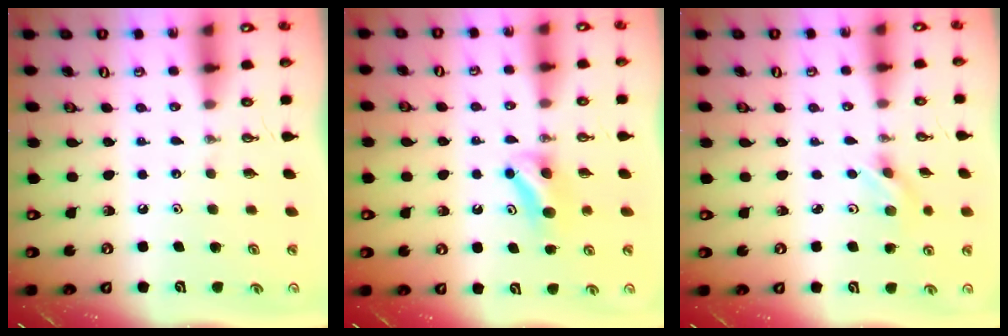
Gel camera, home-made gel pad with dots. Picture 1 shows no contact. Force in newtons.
{"total": 5.5, "press": 5.4, "slide": 1.2}
{"total": 2.0, "press": 1.9, "slide": 0.6}